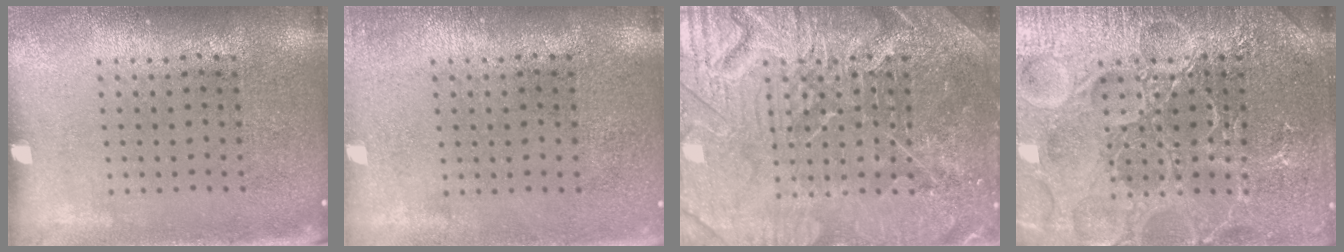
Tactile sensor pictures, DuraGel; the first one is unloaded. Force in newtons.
{"total": 0.5, "press": 0.5, "slide": 0.1}
{"total": 6.0, "press": 5.9, "slide": 0.7}
{"total": 7.3, "press": 7.3, "slide": 0.9}